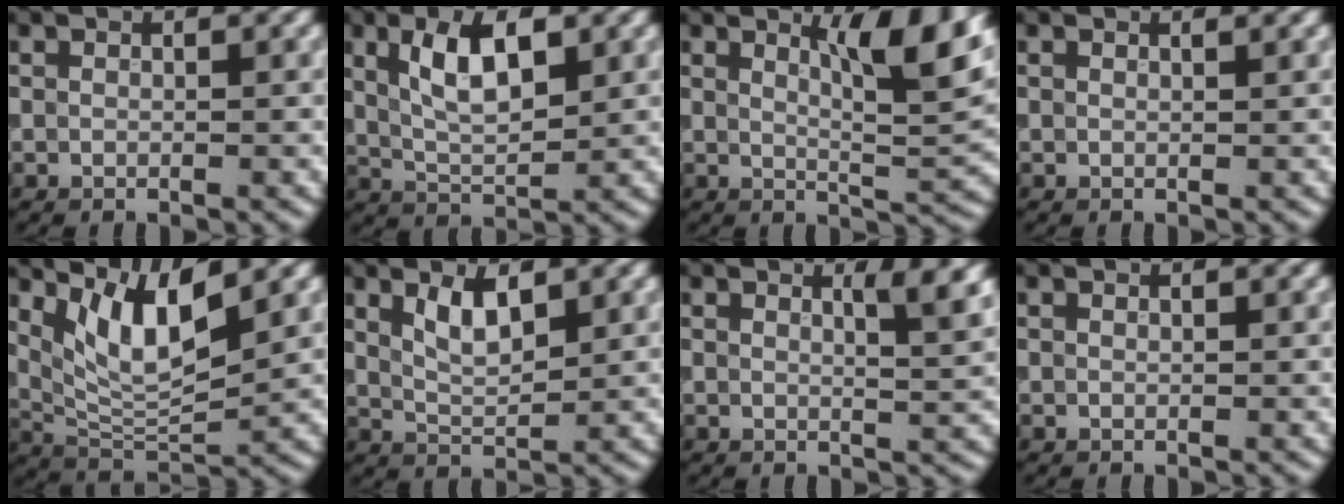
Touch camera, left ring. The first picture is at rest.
{"total": 5.6, "force": [1.9, 2.3, 4.7], "torque": [-0.089, 0.004, 0.034]}
{"total": 6.6, "force": [3.2, 1.6, 5.6], "torque": [-0.068, -0.002, 0.050]}
{"total": 0.9, "force": [0.7, 0.2, 0.4], "torque": [-0.001, 0.000, 0.006]}
{"total": 6.4, "force": [3.1, 1.9, 5.2], "torque": [-0.099, -0.012, 0.061]}
{"total": 3.1, "force": [1.6, 1.2, 2.4], "torque": [-0.049, -0.003, 0.032]}
{"total": 2.8, "force": [1.4, 0.7, 2.3], "torque": [-0.019, -0.001, 0.018]}
{"total": 0.0}